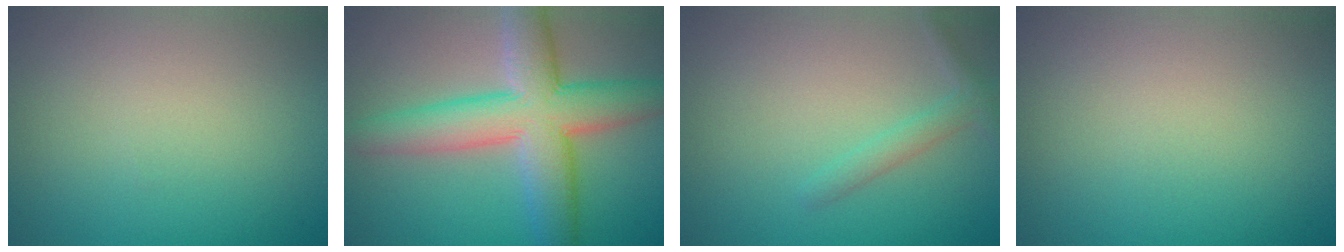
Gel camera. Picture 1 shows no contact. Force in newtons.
{"total": 8.5, "press": 8.5, "slide": 0.2}
{"total": 1.6, "press": 1.6, "slide": 0.1}
{"total": 0.0}